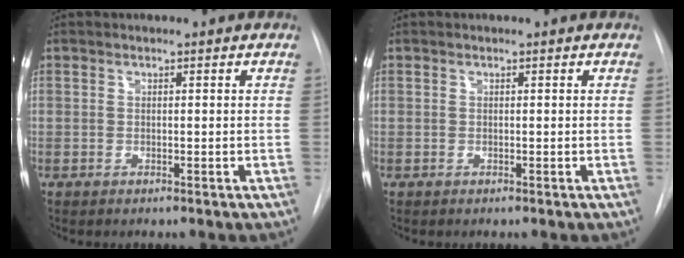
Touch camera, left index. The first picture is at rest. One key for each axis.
{"total": 0.0}